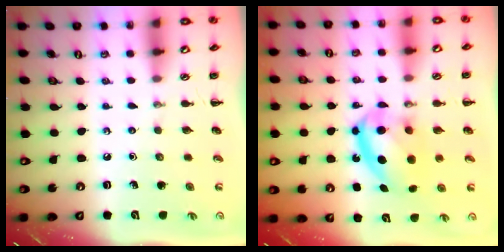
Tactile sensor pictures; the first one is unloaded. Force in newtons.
{"total": 12.0, "press": 11.7, "slide": 3.0}